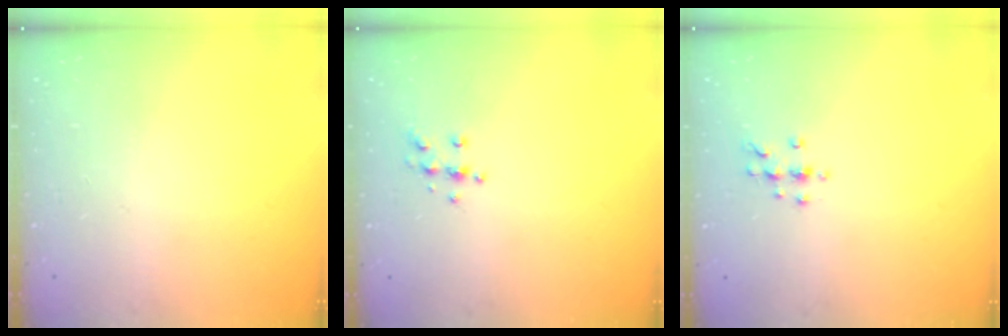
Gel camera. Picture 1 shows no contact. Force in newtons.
{"total": 6.2, "press": 6.2, "slide": 0.6}
{"total": 6.3, "press": 6.2, "slide": 0.7}